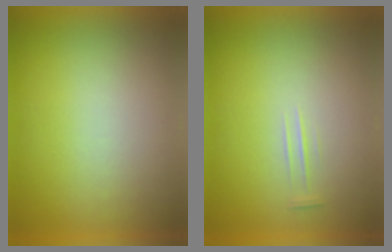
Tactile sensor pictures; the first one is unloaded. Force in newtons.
{"total": 1.1}